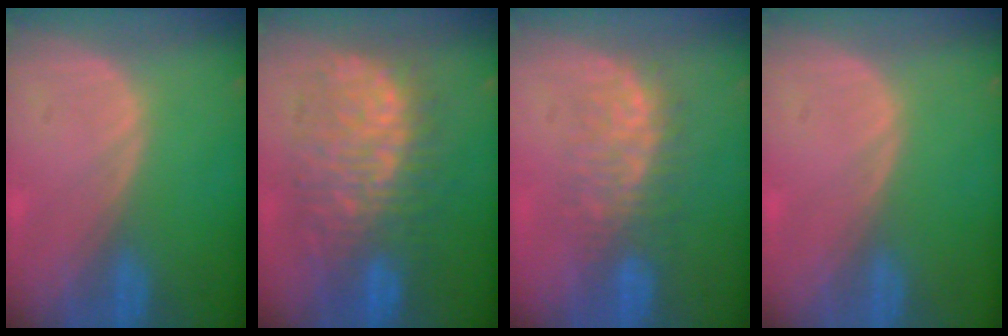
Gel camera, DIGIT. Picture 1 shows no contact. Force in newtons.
{"total": 11.9, "press": 11.8, "slide": 1.5}
{"total": 6.7, "press": 6.6, "slide": 1.2}
{"total": 0.0}